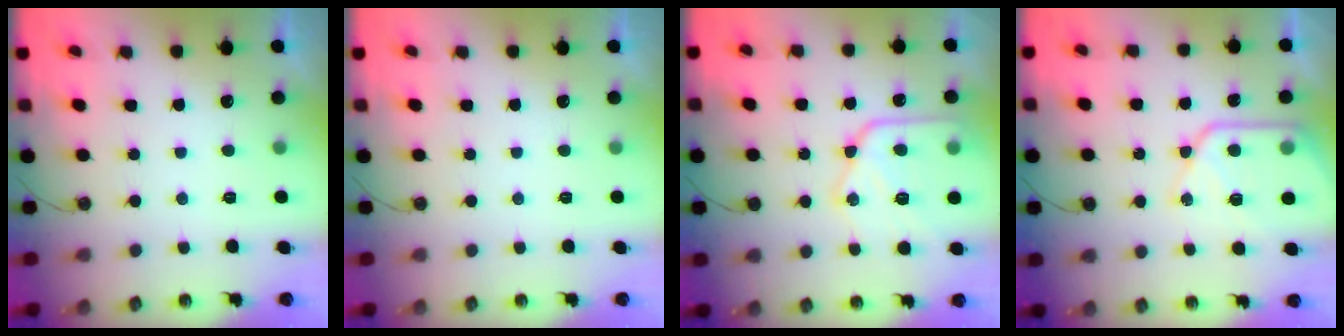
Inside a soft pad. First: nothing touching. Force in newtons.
{"total": 0.0}
{"total": 16.8, "press": 16.8, "slide": 1.5}
{"total": 13.9, "press": 13.8, "slide": 1.4}